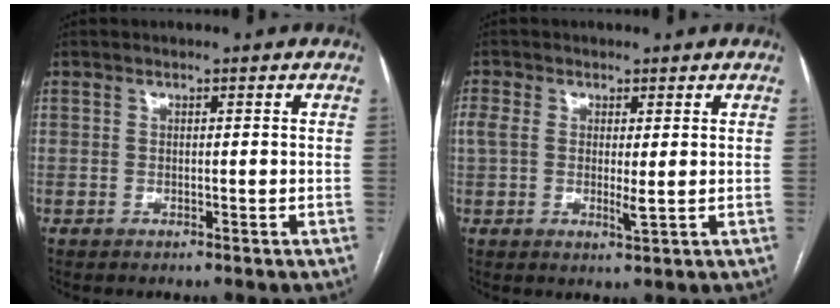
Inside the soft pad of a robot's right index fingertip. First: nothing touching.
{"total": 4.2, "force": [0.3, 1.5, 3.9], "torque": [-0.087, -0.001, 0.008]}